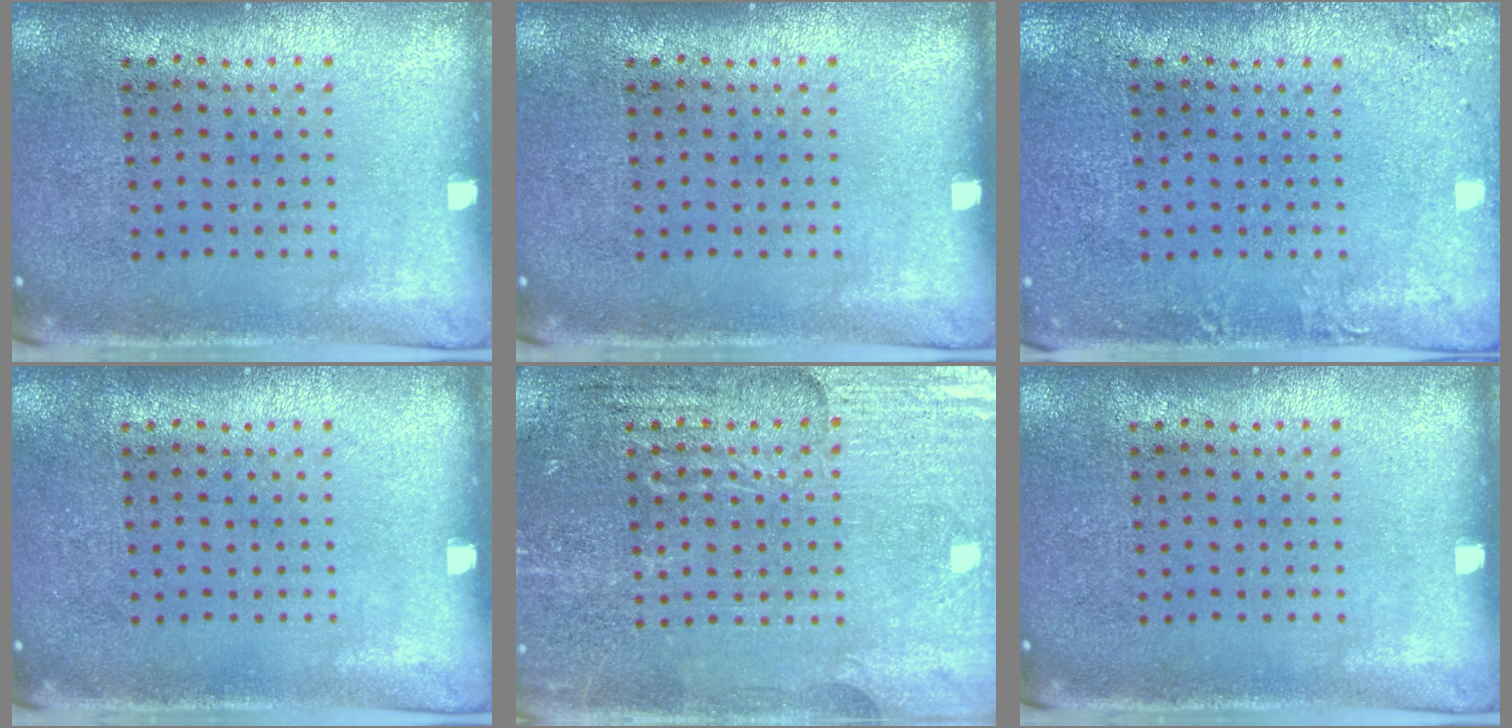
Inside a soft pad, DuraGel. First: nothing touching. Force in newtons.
{"total": 0.0}
{"total": 1.5, "press": 1.5, "slide": 0.1}
{"total": 0.0}
{"total": 4.0, "press": 3.9, "slide": 1.0}
{"total": 0.0}